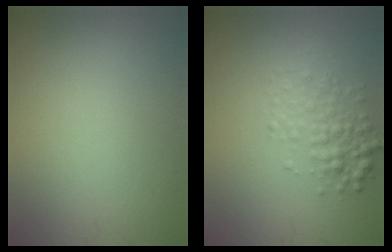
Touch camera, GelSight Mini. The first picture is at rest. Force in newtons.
{"total": 2.8, "press": 2.8, "slide": 0.1}